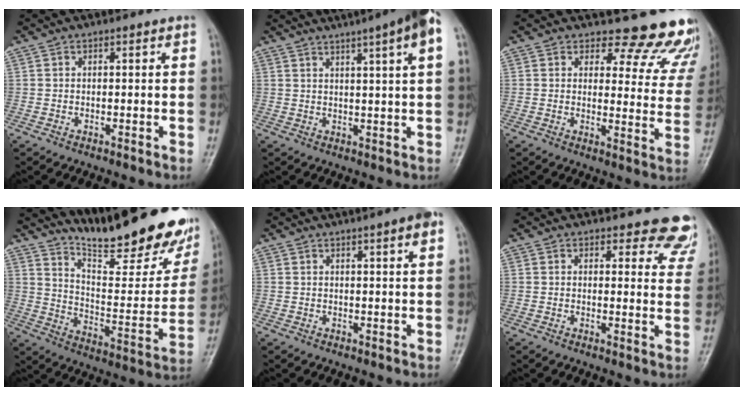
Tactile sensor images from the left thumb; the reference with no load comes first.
{"total": 13.6, "force": [8.2, 0.7, 10.9], "torque": [-0.161, 0.015, 0.099]}
{"total": 15.3, "force": [14.3, 5.3, 1.8], "torque": [0.039, -0.132, 0.135]}
{"total": 25.8, "force": [20.4, 5.6, 14.8], "torque": [-0.183, -0.126, 0.297]}
{"total": 5.7, "force": [3.4, 0.4, 4.5], "torque": [-0.058, 0.010, 0.044]}
{"total": 9.3, "force": [8.5, 3.3, 2.0], "torque": [0.030, -0.050, 0.069]}